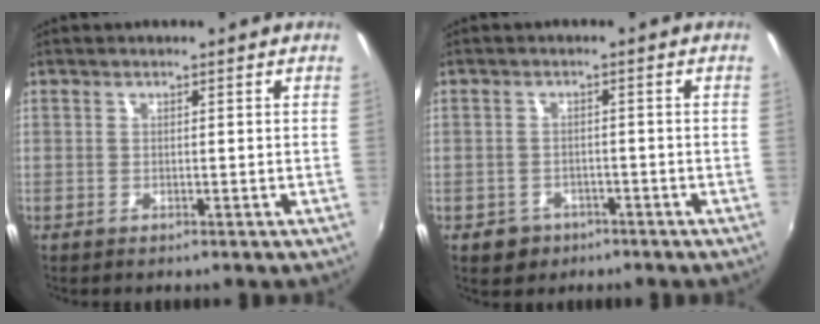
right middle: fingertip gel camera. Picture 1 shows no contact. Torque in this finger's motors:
{"motor_torque": [0.55, -0.52, -0.05, 0.00]}